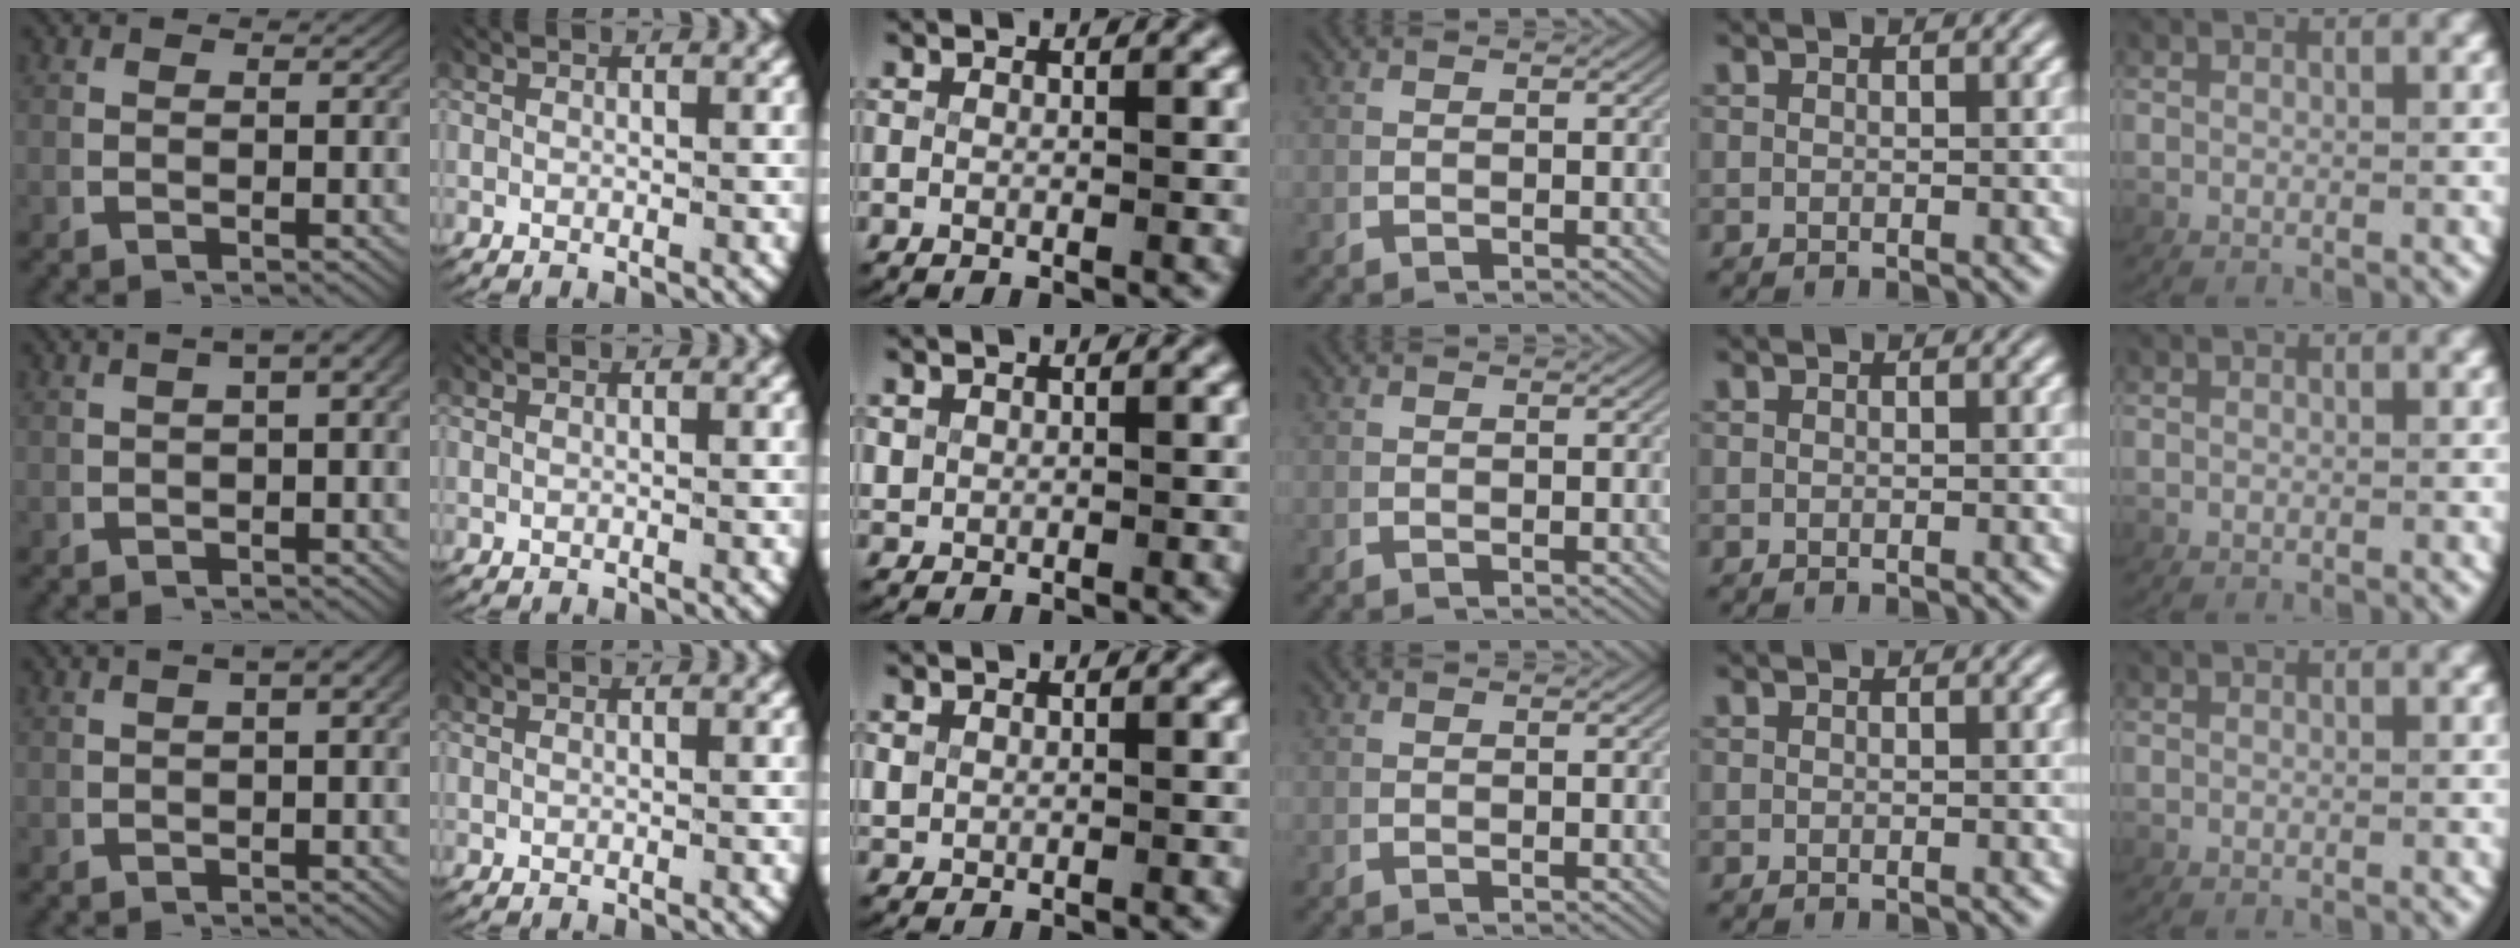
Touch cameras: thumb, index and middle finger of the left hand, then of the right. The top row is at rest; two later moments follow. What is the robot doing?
{"motion": "lift_and_place", "object": "router"}